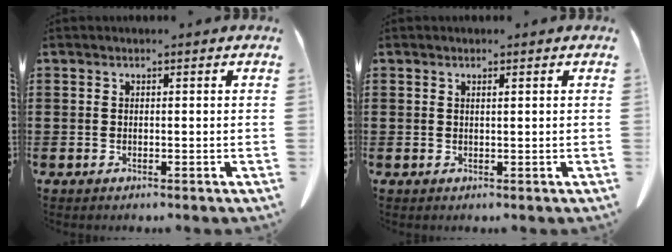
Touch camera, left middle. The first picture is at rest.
{"total": 0.6, "force": [0.3, 0.0, 0.5], "torque": [-0.009, -0.001, 0.006]}